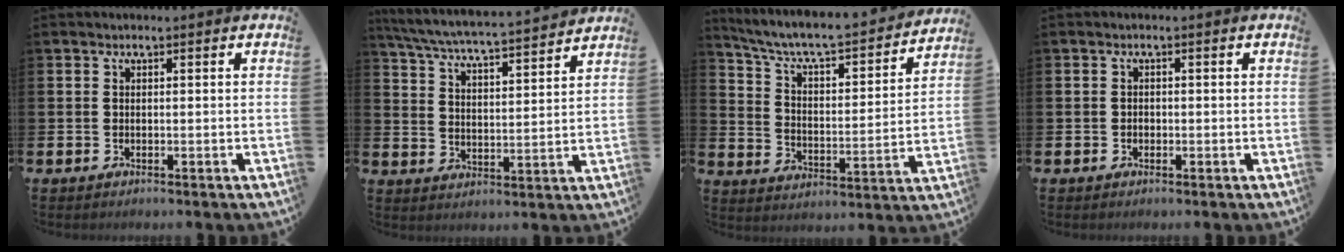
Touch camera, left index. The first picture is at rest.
{"total": 5.8, "force": [5.5, 0.0, 1.6], "torque": [-0.056, -0.047, 0.091]}
{"total": 6.8, "force": [6.1, 1.3, 2.8], "torque": [-0.084, -0.049, 0.098]}
{"total": 0.8, "force": [-0.3, 0.7, 0.2], "torque": [-0.001, 0.001, -0.008]}